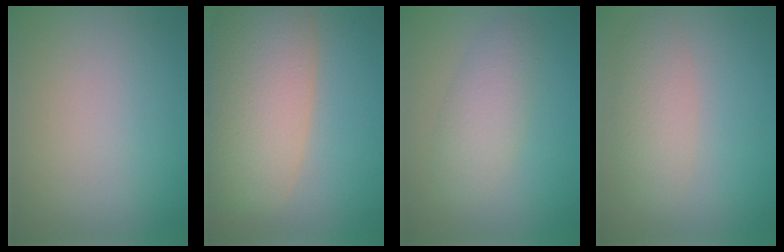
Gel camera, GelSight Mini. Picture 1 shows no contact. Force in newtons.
{"total": 10.6, "press": 10.6, "slide": 0.8}
{"total": 3.3, "press": 3.3, "slide": 0.2}
{"total": 3.0, "press": 3.0, "slide": 0.2}